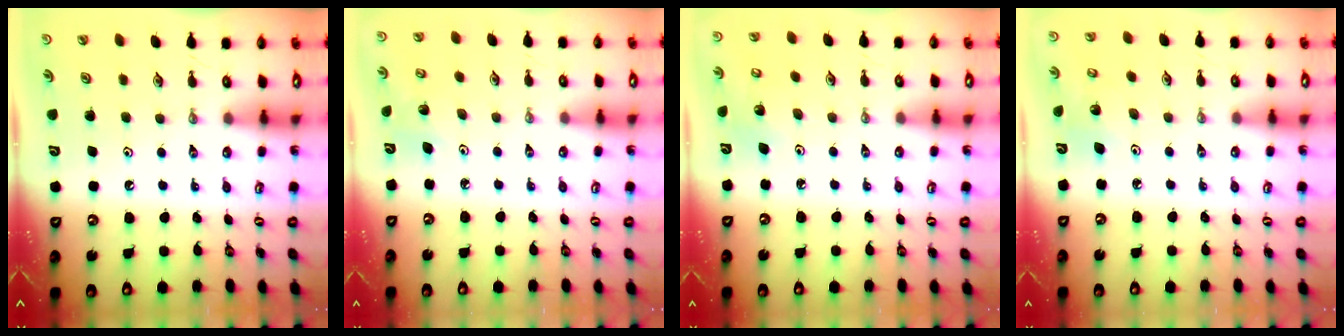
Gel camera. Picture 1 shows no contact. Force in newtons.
{"total": 2.8, "press": 2.8, "slide": 0.4}
{"total": 3.6, "press": 3.2, "slide": 1.6}
{"total": 3.1, "press": 3.0, "slide": 0.8}